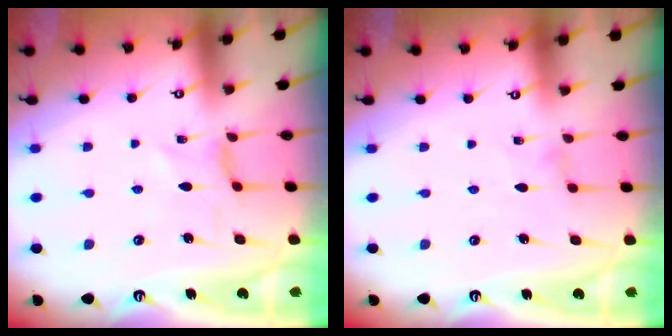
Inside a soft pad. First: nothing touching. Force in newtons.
{"total": 0.0}